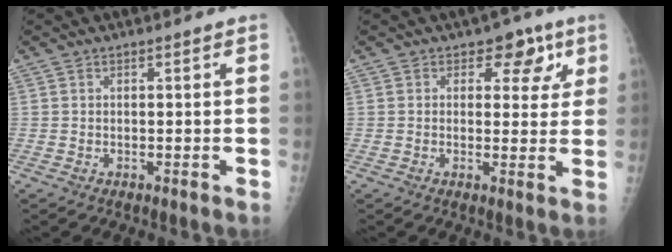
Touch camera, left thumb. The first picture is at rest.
{"total": 6.4, "force": [3.2, 4.2, 3.7], "torque": [-0.003, -0.008, 0.034]}